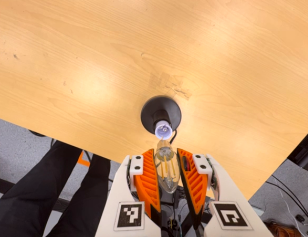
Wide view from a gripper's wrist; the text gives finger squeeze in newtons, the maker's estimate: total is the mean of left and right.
{"total": 13.3, "left": 13.7, "right": 12.9}